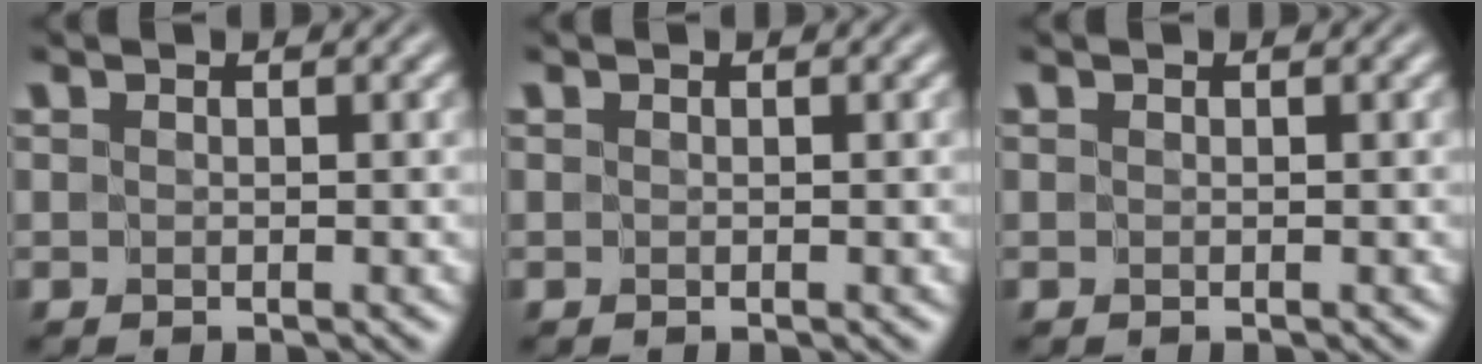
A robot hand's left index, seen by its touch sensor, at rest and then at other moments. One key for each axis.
{"total": 0.0}
{"total": 0.0}